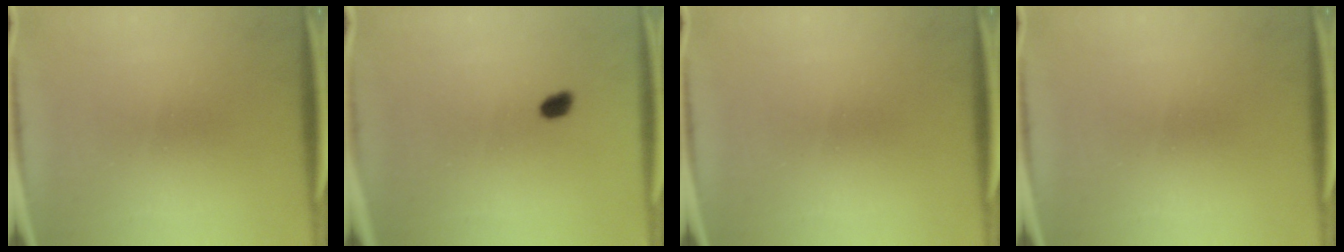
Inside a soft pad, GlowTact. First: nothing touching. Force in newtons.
{"total": 1.4}
{"total": 0.0}
{"total": 0.0}